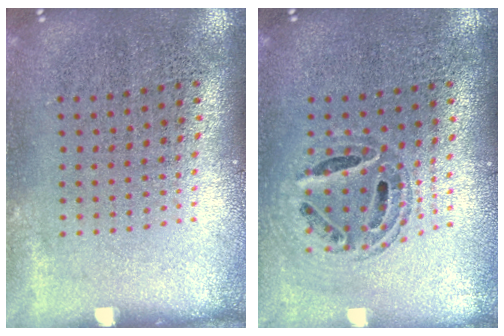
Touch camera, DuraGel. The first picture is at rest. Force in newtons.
{"total": 0.6, "press": 0.6, "slide": 0.2}